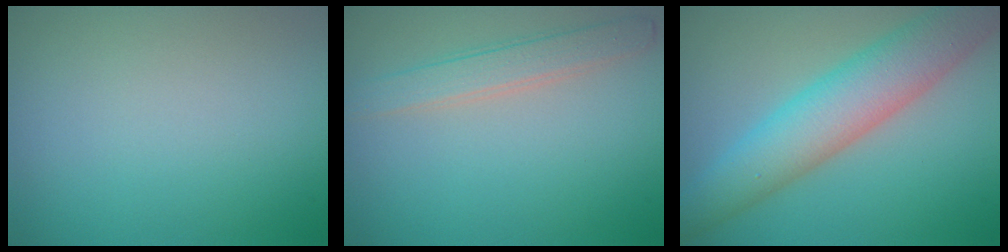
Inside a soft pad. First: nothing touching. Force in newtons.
{"total": 2.5, "press": 2.4, "slide": 0.1}
{"total": 6.8, "press": 6.8, "slide": 0.3}